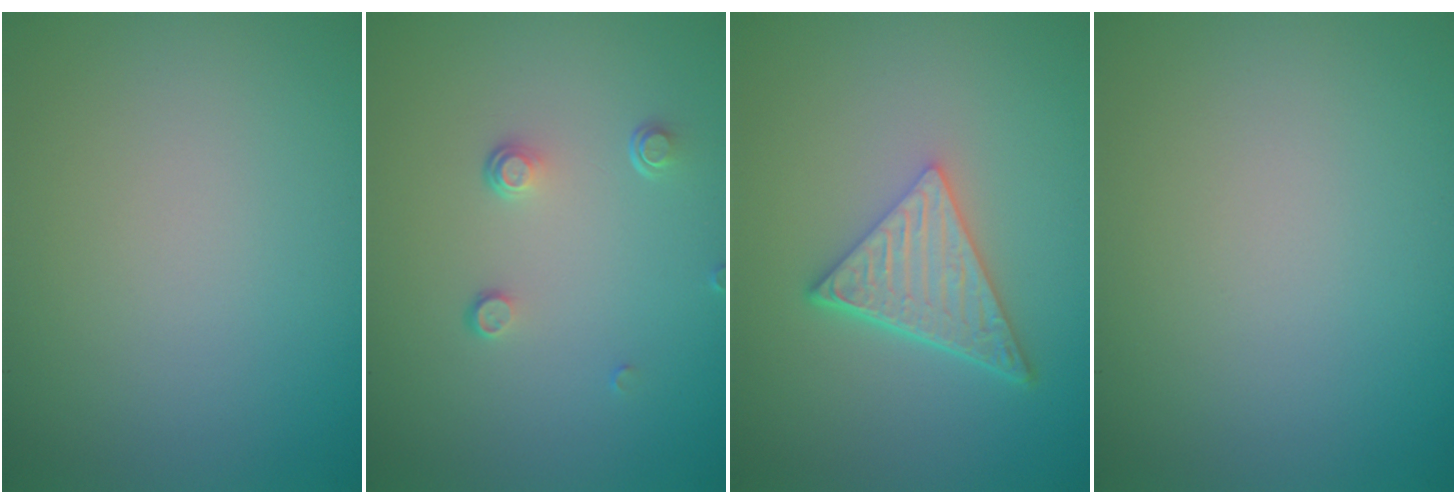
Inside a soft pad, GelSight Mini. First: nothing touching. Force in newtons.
{"total": 1.4, "press": 0.8, "slide": 1.2}
{"total": 5.0, "press": 3.6, "slide": 3.5}
{"total": 0.0}